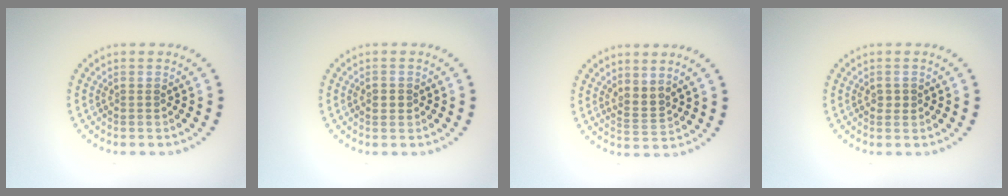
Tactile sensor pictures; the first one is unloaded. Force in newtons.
{"total": 1.1, "press": 1.1, "slide": 0.2}
{"total": 2.0, "press": 1.5, "slide": 1.4}
{"total": 1.0, "press": 1.0, "slide": 0.1}